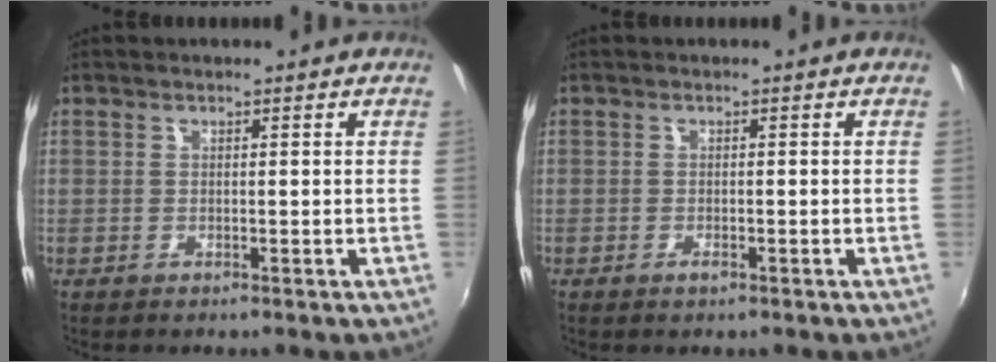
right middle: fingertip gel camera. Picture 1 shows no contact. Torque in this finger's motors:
{"motor_torque": [0.96, -1.18, 0.18, 0.04]}